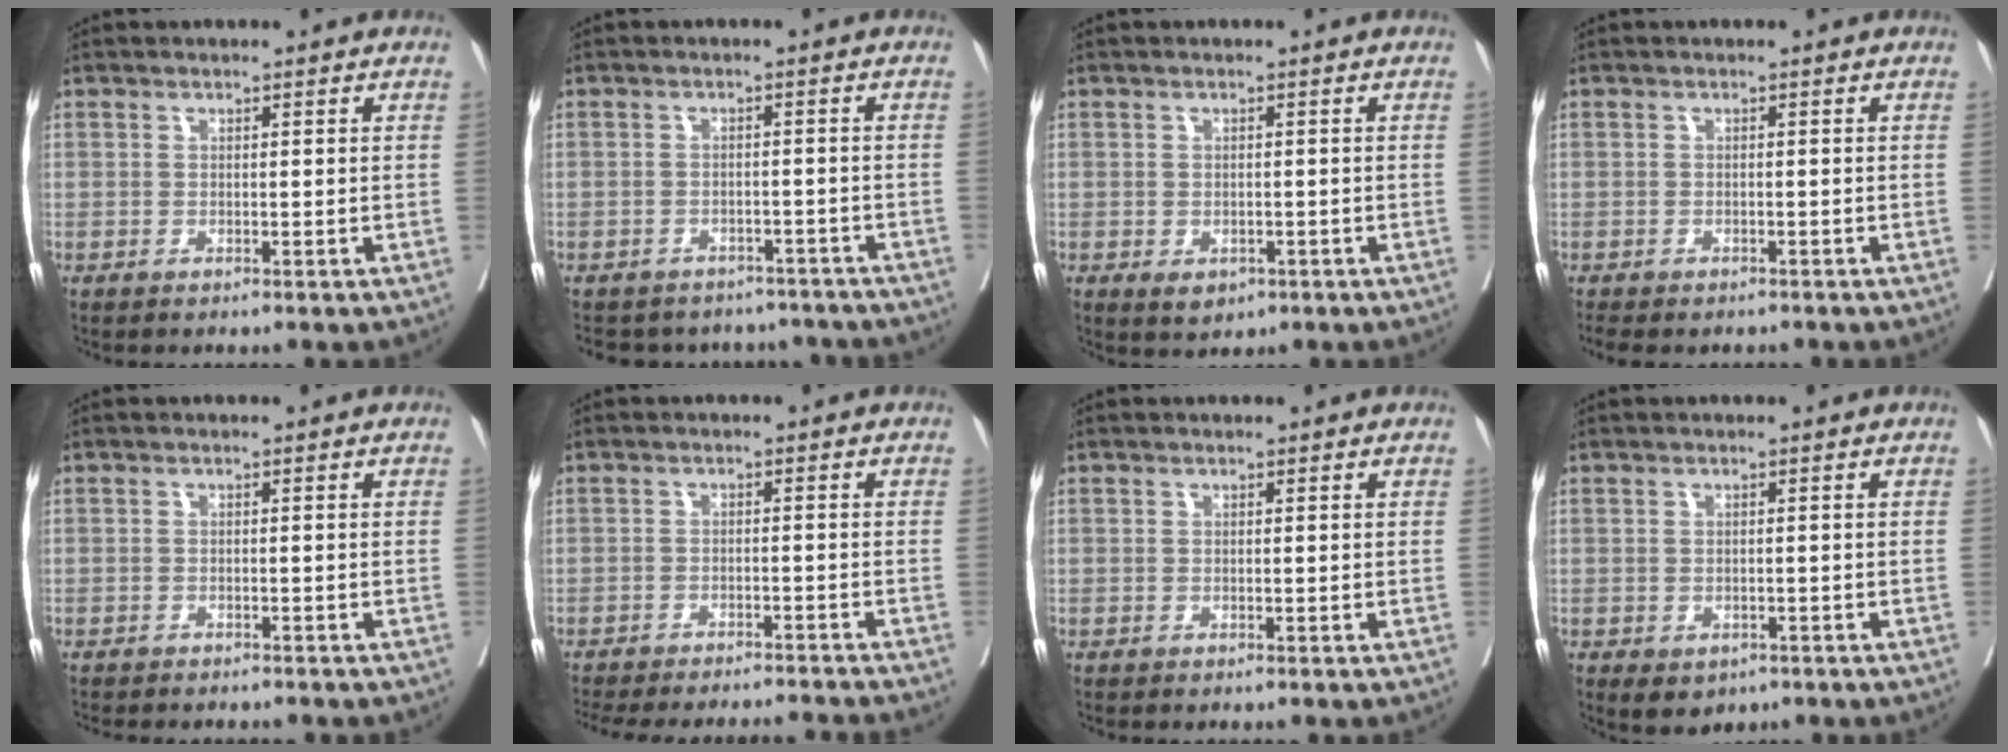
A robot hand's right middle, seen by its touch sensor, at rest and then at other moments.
{"total": 12.2, "force": [-11.0, 5.0, 2.0], "torque": [-0.034, 0.015, -0.117]}
{"total": 2.7, "force": [-1.2, 1.8, 1.6], "torque": [-0.020, -0.002, -0.006]}
{"total": 5.2, "force": [-4.4, 2.0, 1.9], "torque": [-0.025, -0.005, -0.058]}
{"total": 6.8, "force": [-6.0, 1.6, 2.6], "torque": [-0.031, -0.007, -0.074]}
{"total": 15.7, "force": [-14.8, 0.9, 5.2], "torque": [-0.099, -0.020, -0.199]}
{"total": 0.0}
{"total": 4.0, "force": [-2.3, 2.7, 1.7], "torque": [-0.018, -0.003, -0.025]}